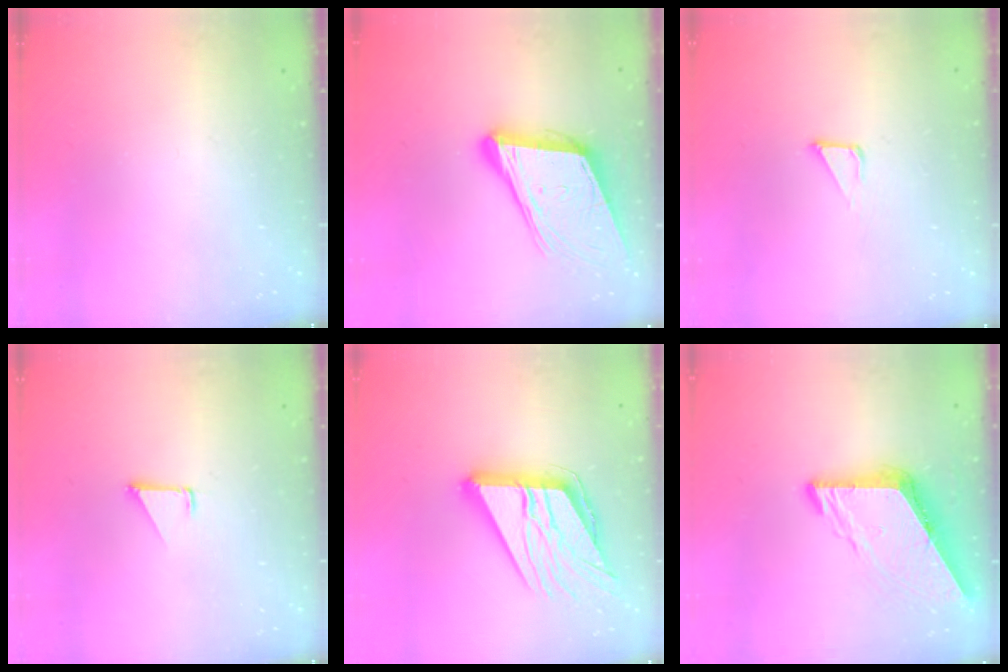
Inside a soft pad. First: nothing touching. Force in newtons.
{"total": 14.7, "press": 14.2, "slide": 3.9}
{"total": 2.8, "press": 2.8, "slide": 0.1}
{"total": 1.5, "press": 1.5, "slide": 0.1}
{"total": 19.1, "press": 19.0, "slide": 2.2}
{"total": 9.1, "press": 9.0, "slide": 1.1}